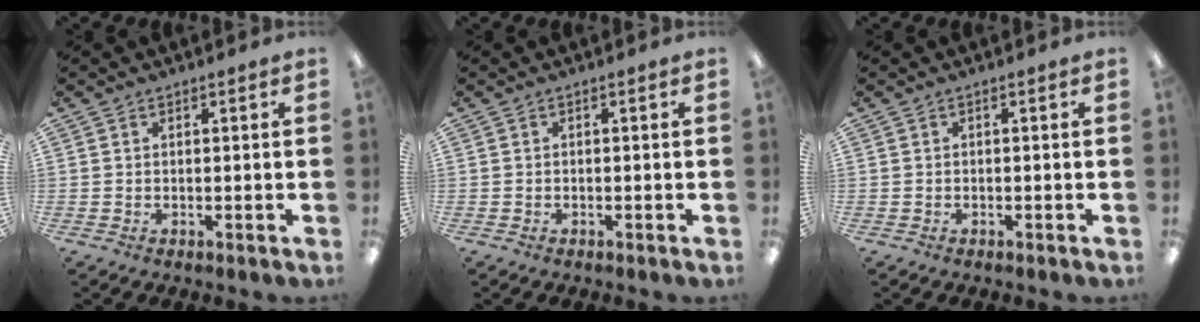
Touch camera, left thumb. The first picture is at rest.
{"total": 0.0}
{"total": 0.0}